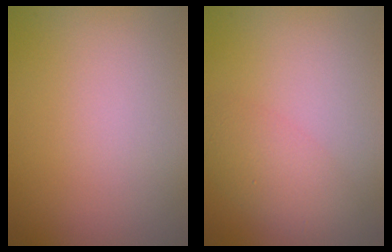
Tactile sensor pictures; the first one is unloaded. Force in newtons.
{"total": 3.0, "press": 3.0, "slide": 0.2}